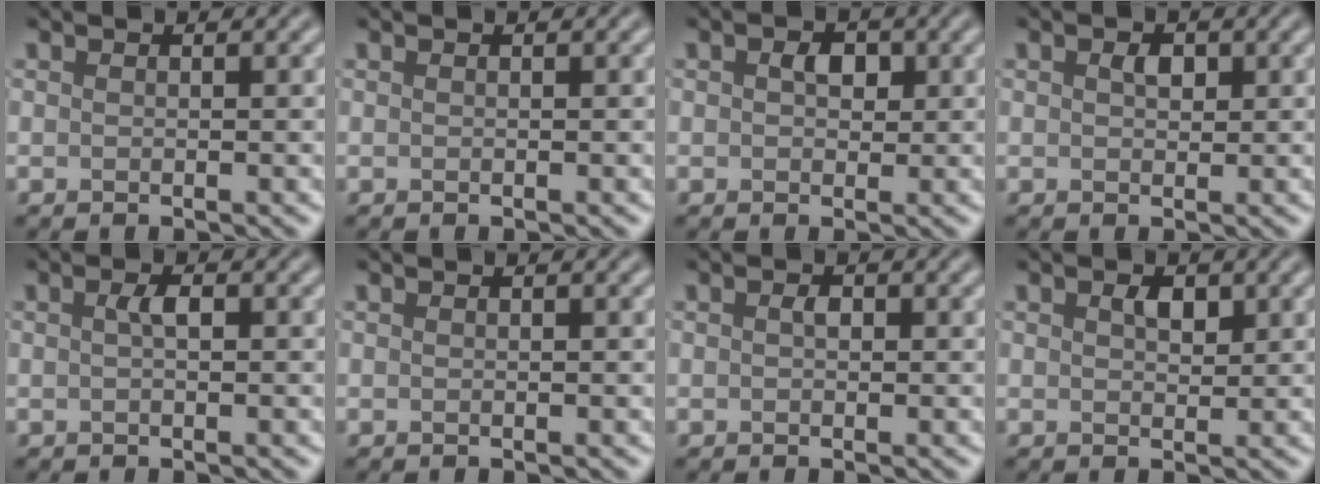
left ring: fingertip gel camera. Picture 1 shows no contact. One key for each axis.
{"total": 0.0}
{"total": 2.0, "fx": 0.5, "fy": 1.4, "fz": 1.3, "tx": -0.021, "ty": 0.000, "tz": 0.005}
{"total": 1.4, "fx": 0.5, "fy": 0.9, "fz": 0.9, "tx": -0.015, "ty": 0.000, "tz": 0.008}
{"total": 1.2, "fx": 0.1, "fy": 0.4, "fz": 1.1, "tx": -0.022, "ty": 0.002, "tz": 0.003}
{"total": 0.0}
{"total": 0.9, "fx": 0.1, "fy": 0.6, "fz": 0.7, "tx": -0.011, "ty": 0.000, "tz": 0.000}
{"total": 1.6, "fx": 0.7, "fy": 1.0, "fz": 1.1, "tx": -0.017, "ty": -0.001, "tz": 0.014}